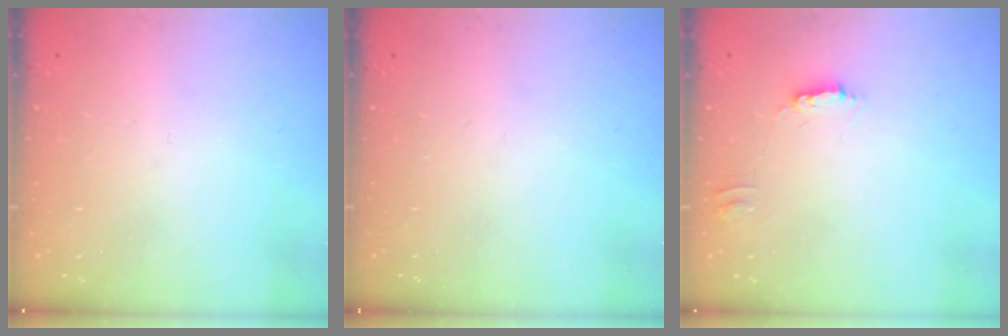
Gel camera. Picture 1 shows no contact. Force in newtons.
{"total": 0.0}
{"total": 4.6, "press": 4.6, "slide": 0.2}